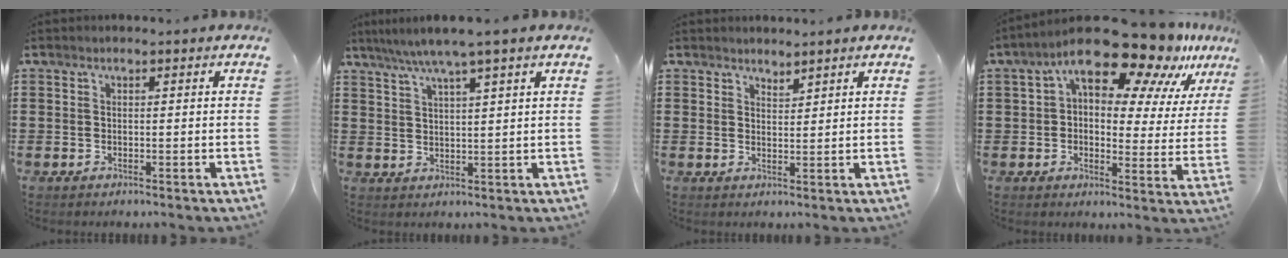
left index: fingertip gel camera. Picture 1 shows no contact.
{"total": 3.9, "force": [2.8, -0.4, 2.7], "torque": [-0.057, -0.004, 0.049]}
{"total": 1.9, "force": [1.9, 0.2, -0.1], "torque": [-0.002, 0.000, 0.037]}
{"total": 16.2, "force": [12.1, 5.0, 9.6], "torque": [-0.173, -0.066, 0.203]}